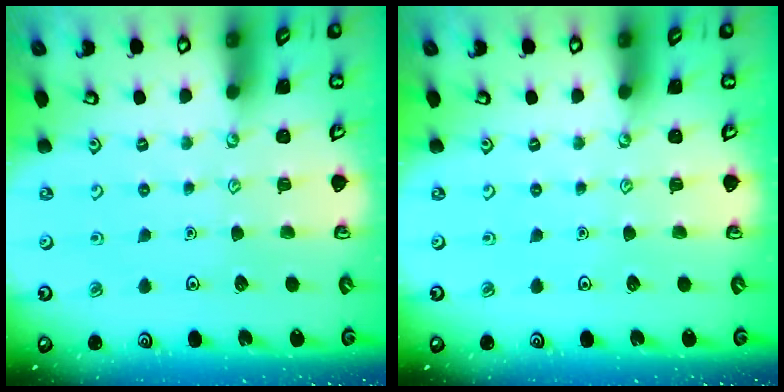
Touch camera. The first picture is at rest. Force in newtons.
{"total": 0.0}